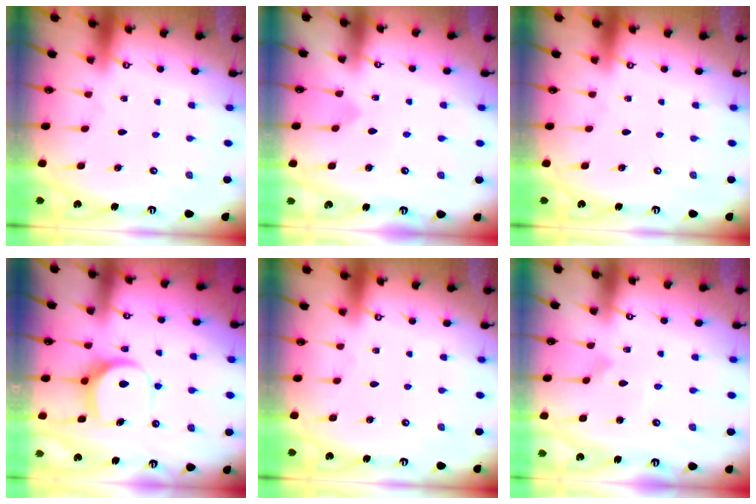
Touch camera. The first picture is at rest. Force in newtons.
{"total": 2.2, "press": 2.2, "slide": 0.2}
{"total": 0.0}
{"total": 8.6, "press": 8.6, "slide": 0.5}
{"total": 0.0}
{"total": 2.4, "press": 2.4, "slide": 0.1}